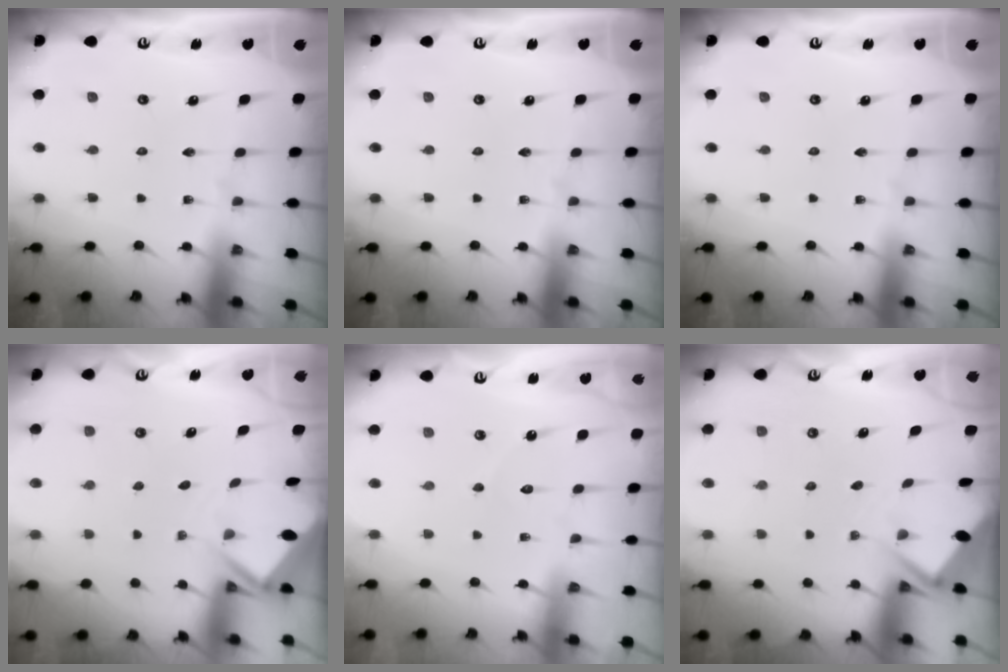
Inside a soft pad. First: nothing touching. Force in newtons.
{"total": 0.0}
{"total": 0.0}
{"total": 2.5, "press": 2.5, "slide": 0.2}
{"total": 3.3, "press": 3.3, "slide": 0.3}
{"total": 2.9, "press": 2.9, "slide": 0.1}